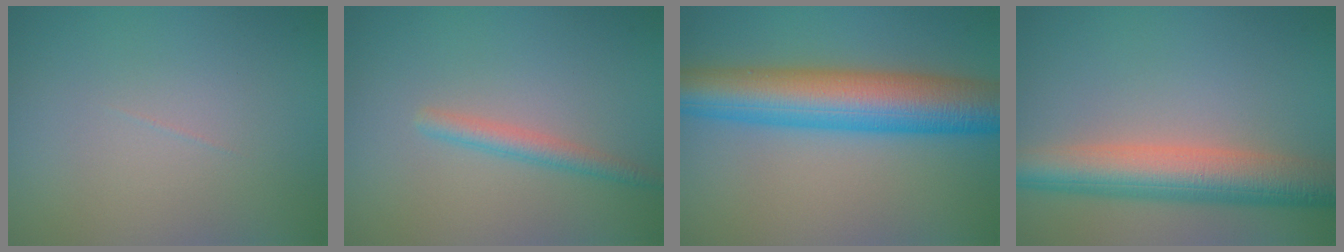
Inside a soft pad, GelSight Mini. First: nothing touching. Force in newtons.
{"total": 1.8, "press": 1.8, "slide": 0.1}
{"total": 9.6, "press": 9.6, "slide": 0.3}
{"total": 7.2, "press": 7.1, "slide": 0.4}